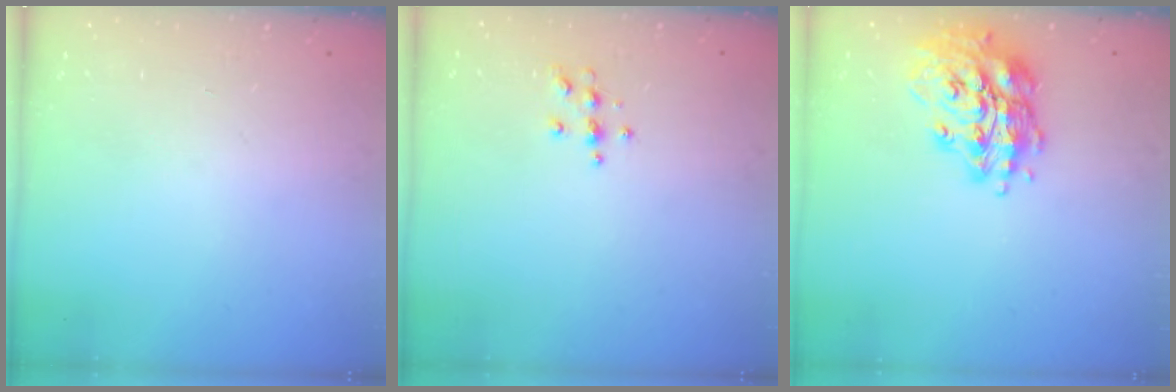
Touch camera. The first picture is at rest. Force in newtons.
{"total": 4.8, "press": 4.8, "slide": 0.6}
{"total": 16.1, "press": 15.9, "slide": 2.1}